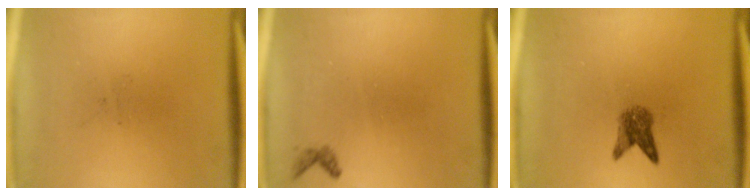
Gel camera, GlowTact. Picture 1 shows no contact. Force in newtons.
{"total": 0.7}
{"total": 2.9}